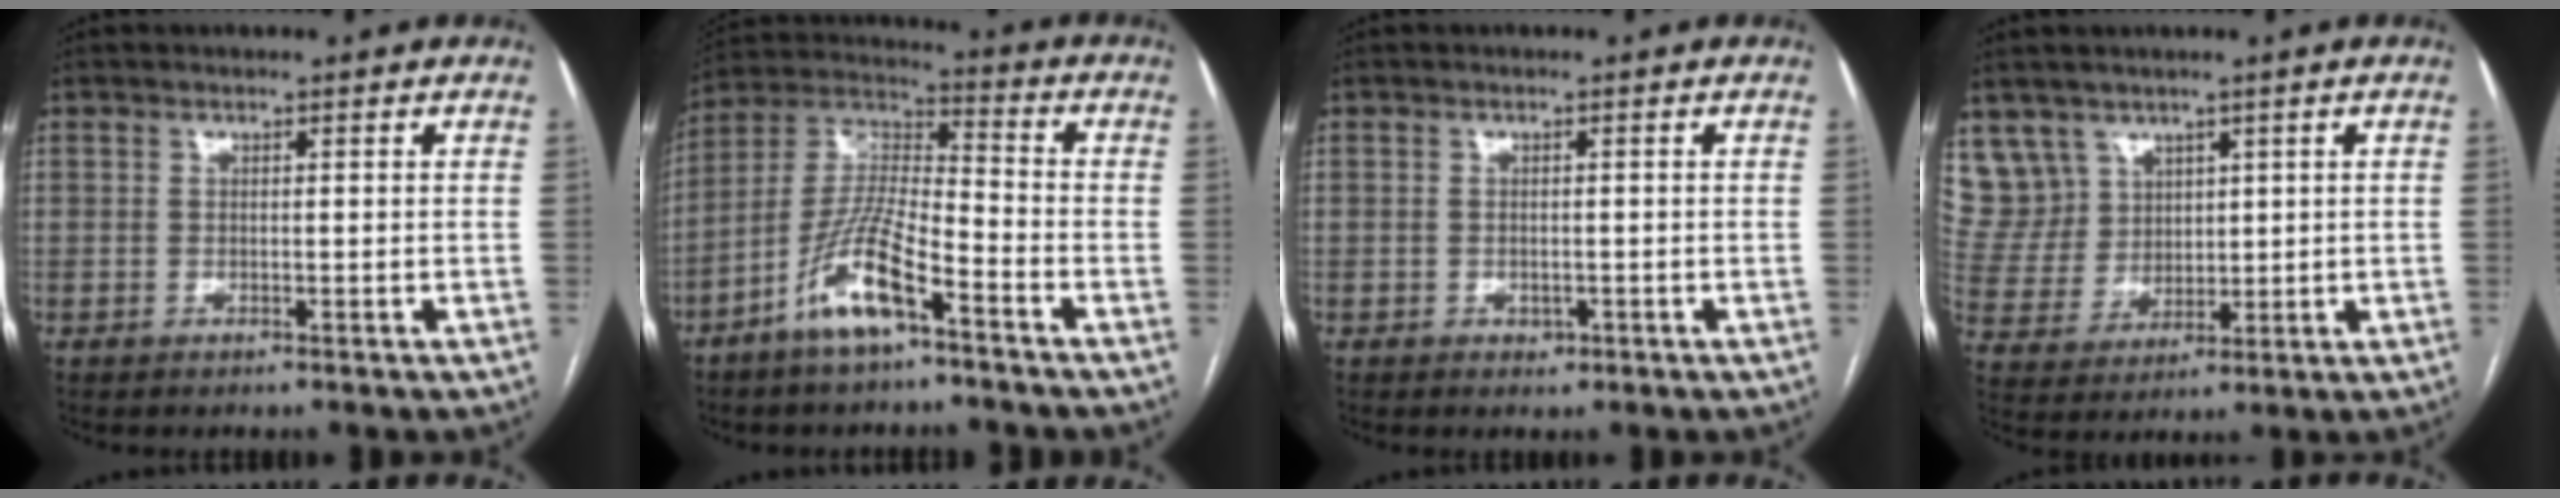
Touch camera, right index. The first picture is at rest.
{"total": 11.6, "force": [-6.6, 2.2, 9.3], "torque": [-0.194, -0.002, -0.131]}
{"total": 1.2, "force": [-0.5, 1.0, 0.5], "torque": [-0.006, 0.003, -0.003]}
{"total": 8.4, "force": [5.4, 6.5, 0.0], "torque": [-0.010, 0.025, 0.124]}